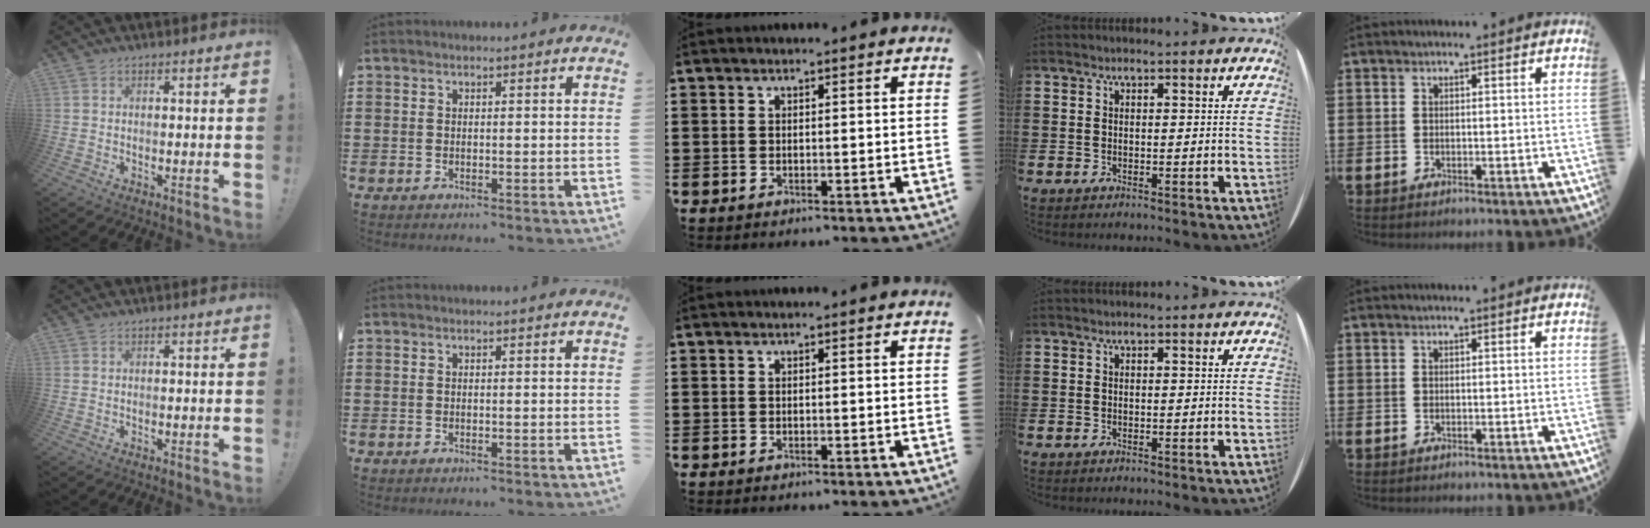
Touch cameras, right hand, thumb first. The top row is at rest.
{}